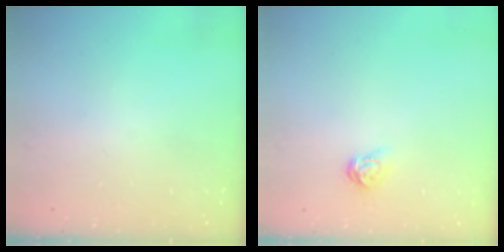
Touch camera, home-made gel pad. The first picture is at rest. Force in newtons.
{"total": 3.9, "press": 3.9, "slide": 0.4}